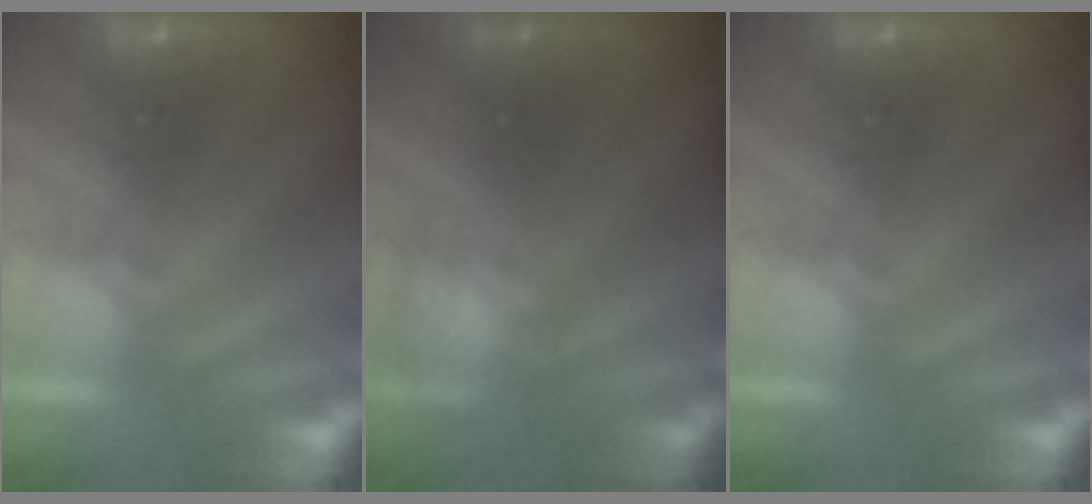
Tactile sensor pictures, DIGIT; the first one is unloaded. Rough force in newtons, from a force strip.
{"total": 2.4}
{"total": 0.0}